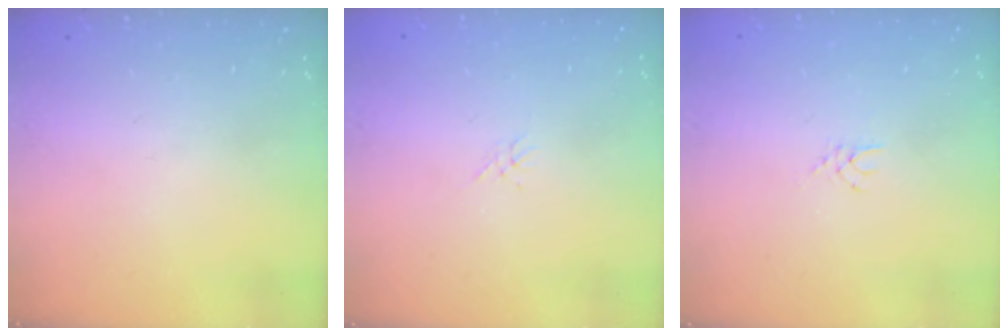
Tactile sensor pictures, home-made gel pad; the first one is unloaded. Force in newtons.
{"total": 0.0}
{"total": 2.1, "press": 2.1, "slide": 0.3}